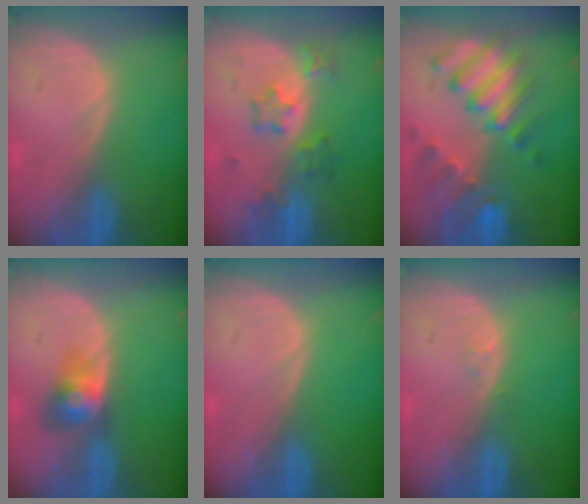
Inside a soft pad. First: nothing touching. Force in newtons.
{"total": 5.2, "press": 4.9, "slide": 1.5}
{"total": 10.1, "press": 8.8, "slide": 4.8}
{"total": 4.0, "press": 4.0, "slide": 0.2}
{"total": 0.0}
{"total": 0.6, "press": 0.6, "slide": 0.1}